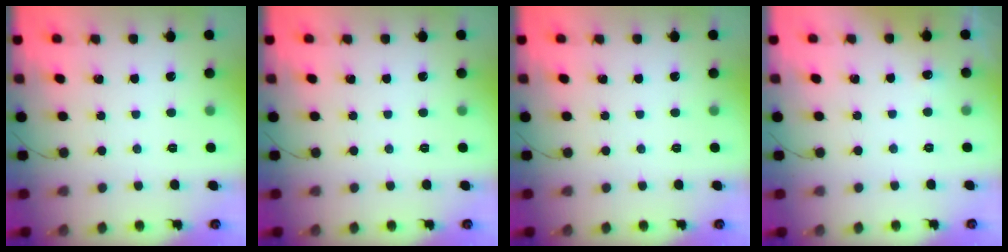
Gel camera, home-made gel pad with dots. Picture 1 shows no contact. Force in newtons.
{"total": 0.0}
{"total": 0.0}
{"total": 2.8, "press": 2.6, "slide": 1.1}